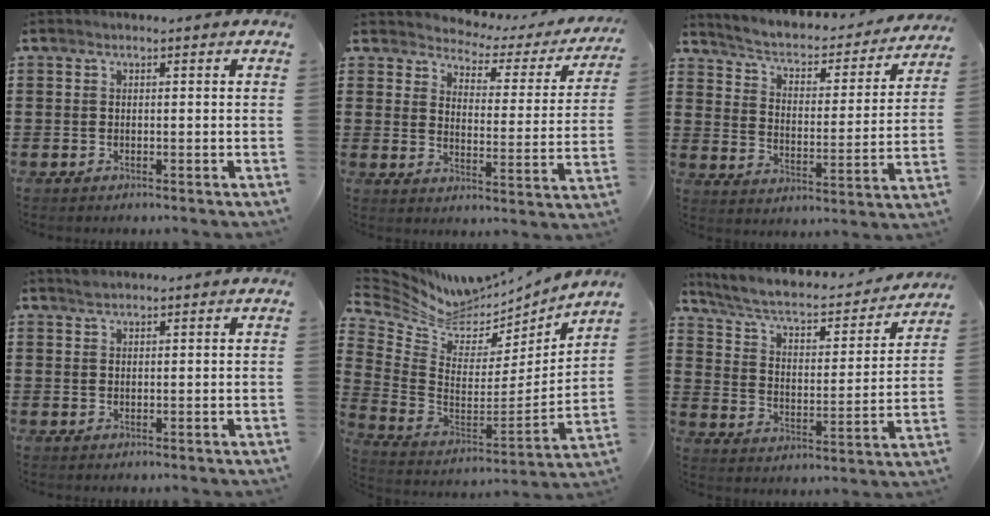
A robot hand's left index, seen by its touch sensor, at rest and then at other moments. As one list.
[{"total": 2.7, "force": [2.6, 0.6, 0.3], "torque": [-0.028, -0.026, 0.036]}, {"total": 3.0, "force": [2.2, 1.2, 1.6], "torque": [-0.047, -0.021, 0.025]}, {"total": 1.3, "force": [1.2, 0.3, 0.4], "torque": [-0.010, -0.001, 0.023]}, {"total": 6.6, "force": [5.6, 3.0, 1.8], "torque": [-0.075, -0.050, 0.095]}, {"total": 5.6, "force": [4.5, 1.6, 2.8], "torque": [-0.077, -0.032, 0.071]}]